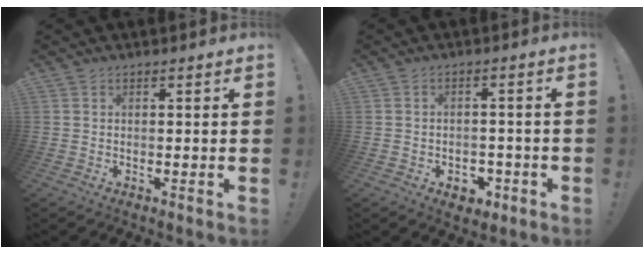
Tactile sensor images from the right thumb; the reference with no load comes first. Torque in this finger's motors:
{"motor_torque": [0.89, 0.14, 0.37, -0.61, 0.01]}